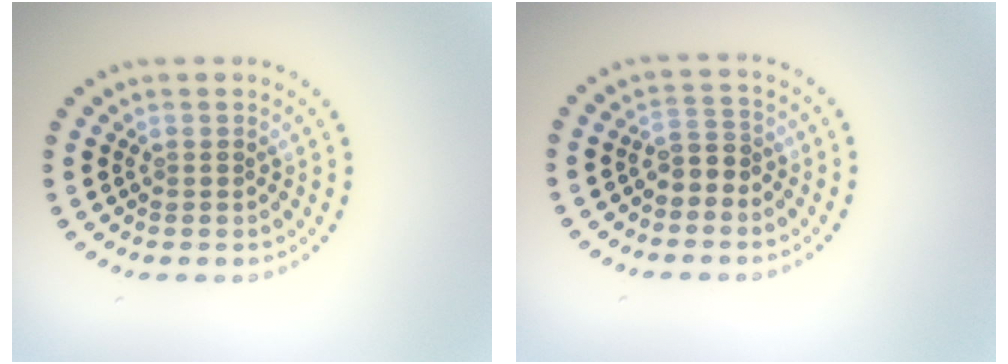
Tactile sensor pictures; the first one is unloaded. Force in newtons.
{"total": 1.8, "press": 1.5, "slide": 1.0}